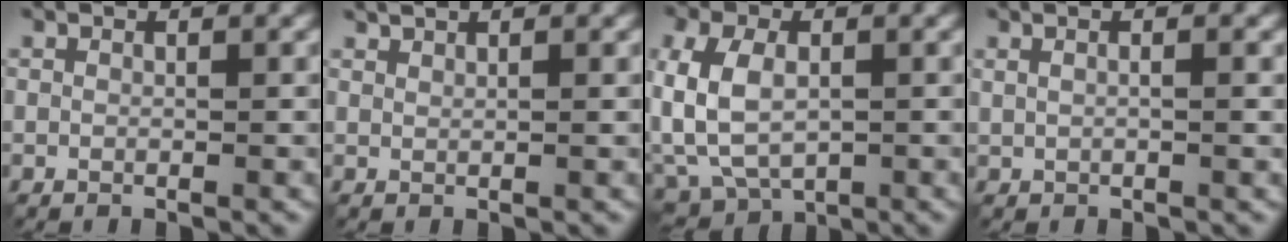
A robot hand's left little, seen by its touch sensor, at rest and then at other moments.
{"total": 1.1, "force": [0.9, 0.2, 0.6], "torque": [-0.005, 0.001, 0.012]}
{"total": 8.3, "force": [-1.0, 5.0, 6.6], "torque": [-0.159, 0.003, -0.026]}
{"total": 2.3, "force": [0.8, 1.0, 1.9], "torque": [-0.015, 0.007, -0.001]}